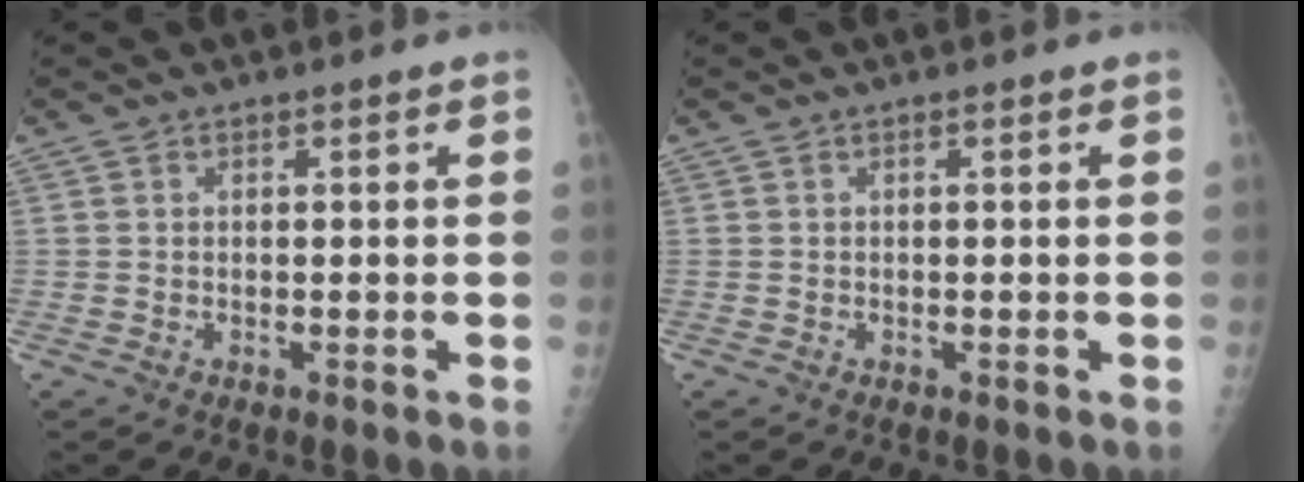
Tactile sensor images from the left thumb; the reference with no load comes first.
{"total": 0.0}